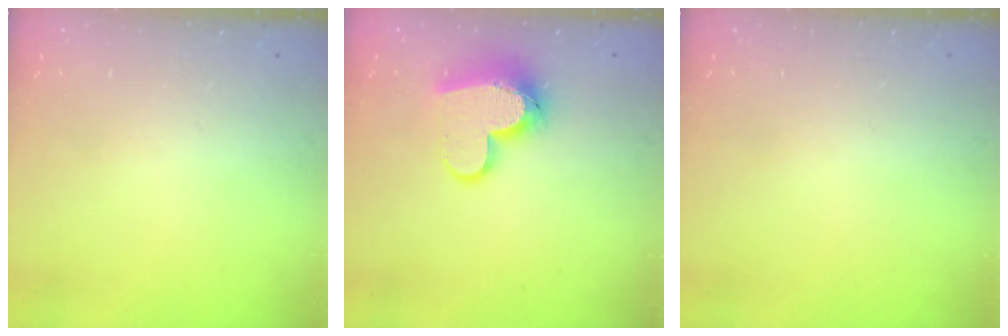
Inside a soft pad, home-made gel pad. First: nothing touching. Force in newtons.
{"total": 12.4, "press": 12.3, "slide": 1.2}
{"total": 0.0}